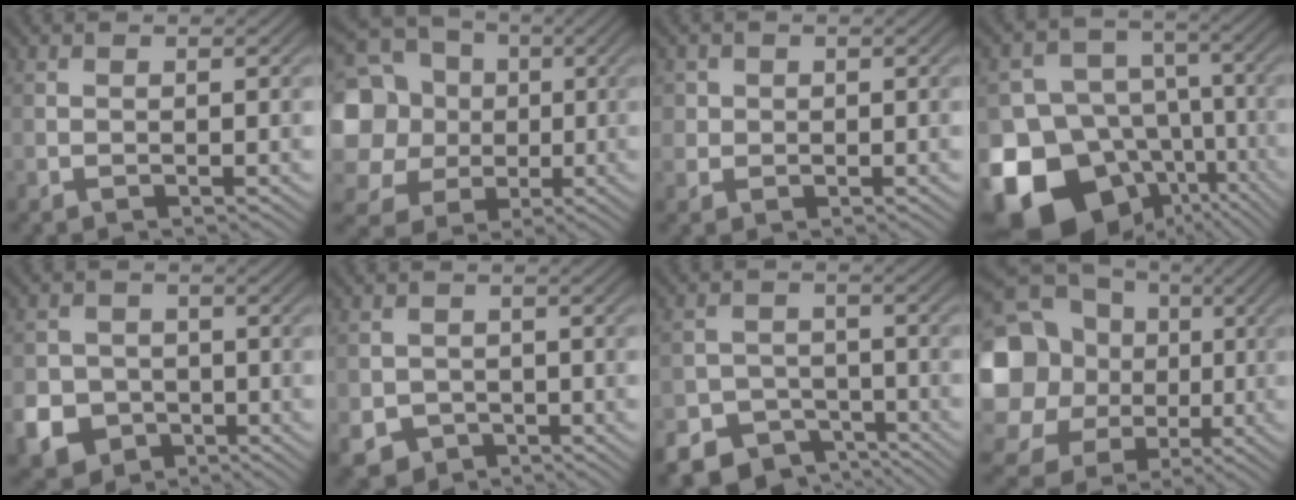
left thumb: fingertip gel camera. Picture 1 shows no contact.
{"total": 15.4, "force": [1.4, 13.8, 6.7], "torque": [-0.245, 0.011, 0.005]}
{"total": 2.2, "force": [0.6, 2.1, 0.4], "torque": [-0.011, -0.005, 0.014]}
{"total": 21.1, "force": [-11.5, 15.6, 8.2], "torque": [-0.192, -0.058, -0.171]}
{"total": 8.8, "force": [-3.7, 7.6, 2.4], "torque": [-0.066, -0.035, -0.083]}
{"total": 3.4, "force": [-1.5, 2.9, 0.9], "torque": [-0.023, -0.013, -0.029]}
{"total": 9.9, "force": [-7.3, 6.2, 2.6], "torque": [-0.047, -0.019, -0.105]}
{"total": 21.2, "force": [1.3, 19.2, 8.7], "torque": [-0.266, 0.012, -0.008]}